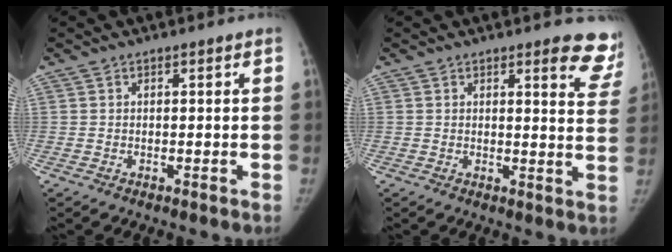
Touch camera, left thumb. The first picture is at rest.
{"total": 8.9, "force": [7.3, 2.4, 4.4], "torque": [-0.013, -0.044, 0.057]}